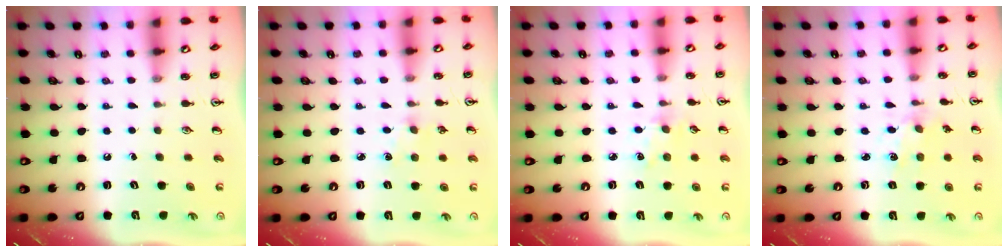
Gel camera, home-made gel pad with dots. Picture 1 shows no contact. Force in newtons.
{"total": 1.5, "press": 1.5, "slide": 0.3}
{"total": 3.0, "press": 3.0, "slide": 0.4}
{"total": 2.0, "press": 2.0, "slide": 0.3}